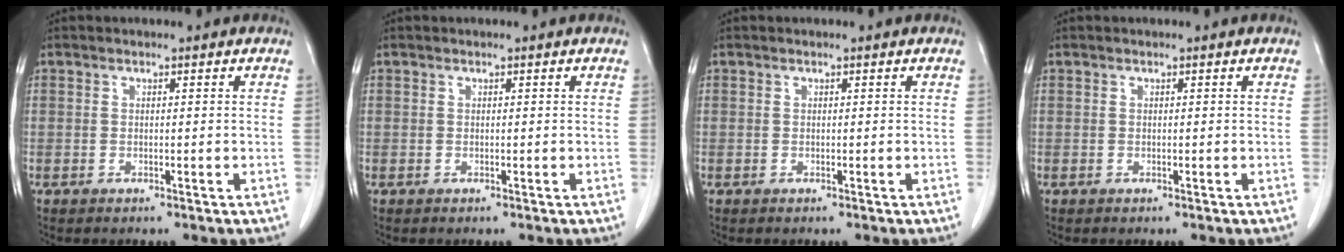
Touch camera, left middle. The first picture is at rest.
{"total": 0.0}
{"total": 0.0}
{"total": 0.0}